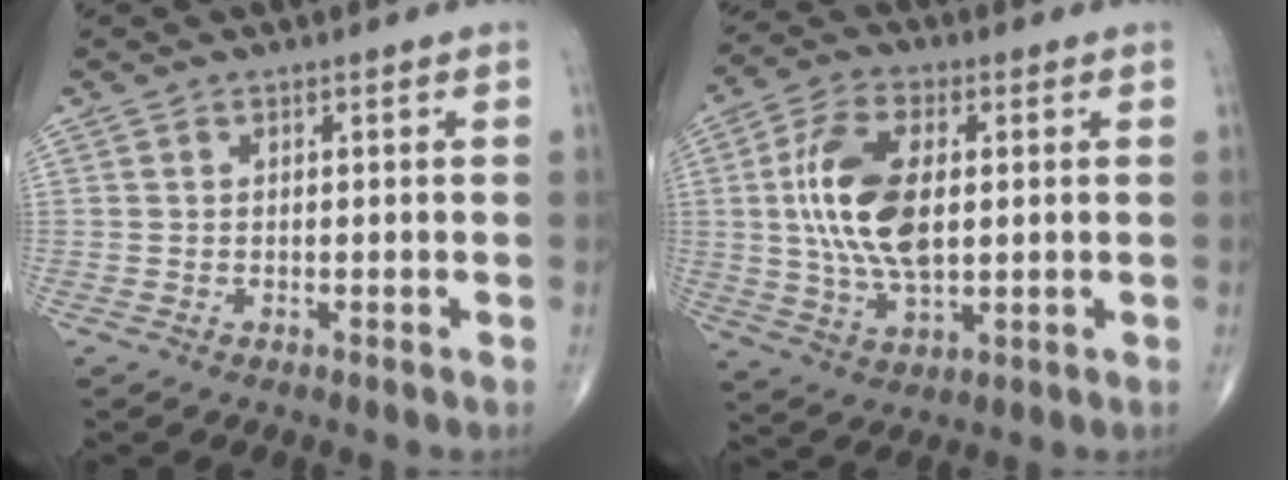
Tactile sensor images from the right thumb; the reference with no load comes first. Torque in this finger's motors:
{"motor_torque": [1.66, 2.96, 1.86, 0.25, 0.18]}